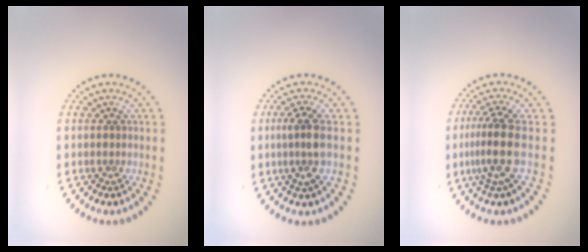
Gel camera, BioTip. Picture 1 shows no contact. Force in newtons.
{"total": 2.7, "press": 2.4, "slide": 1.2}
{"total": 3.3, "press": 2.4, "slide": 2.2}